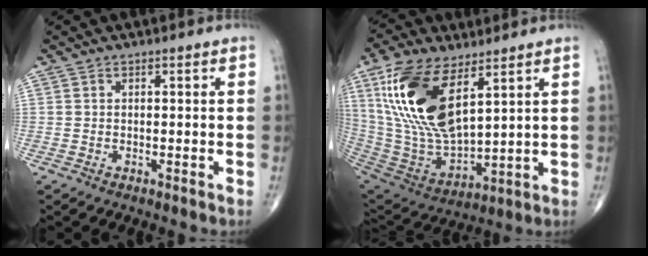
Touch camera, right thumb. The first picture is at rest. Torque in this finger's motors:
{"motor_torque": [0.75, 4.07, 1.92, 0.85, 0.69]}